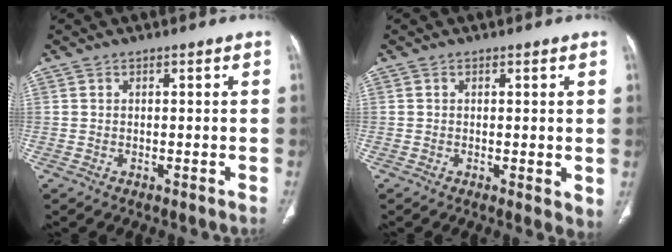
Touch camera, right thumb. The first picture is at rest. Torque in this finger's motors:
{"motor_torque": [-0.27, 0.27, -0.12, -0.02, 0.00]}